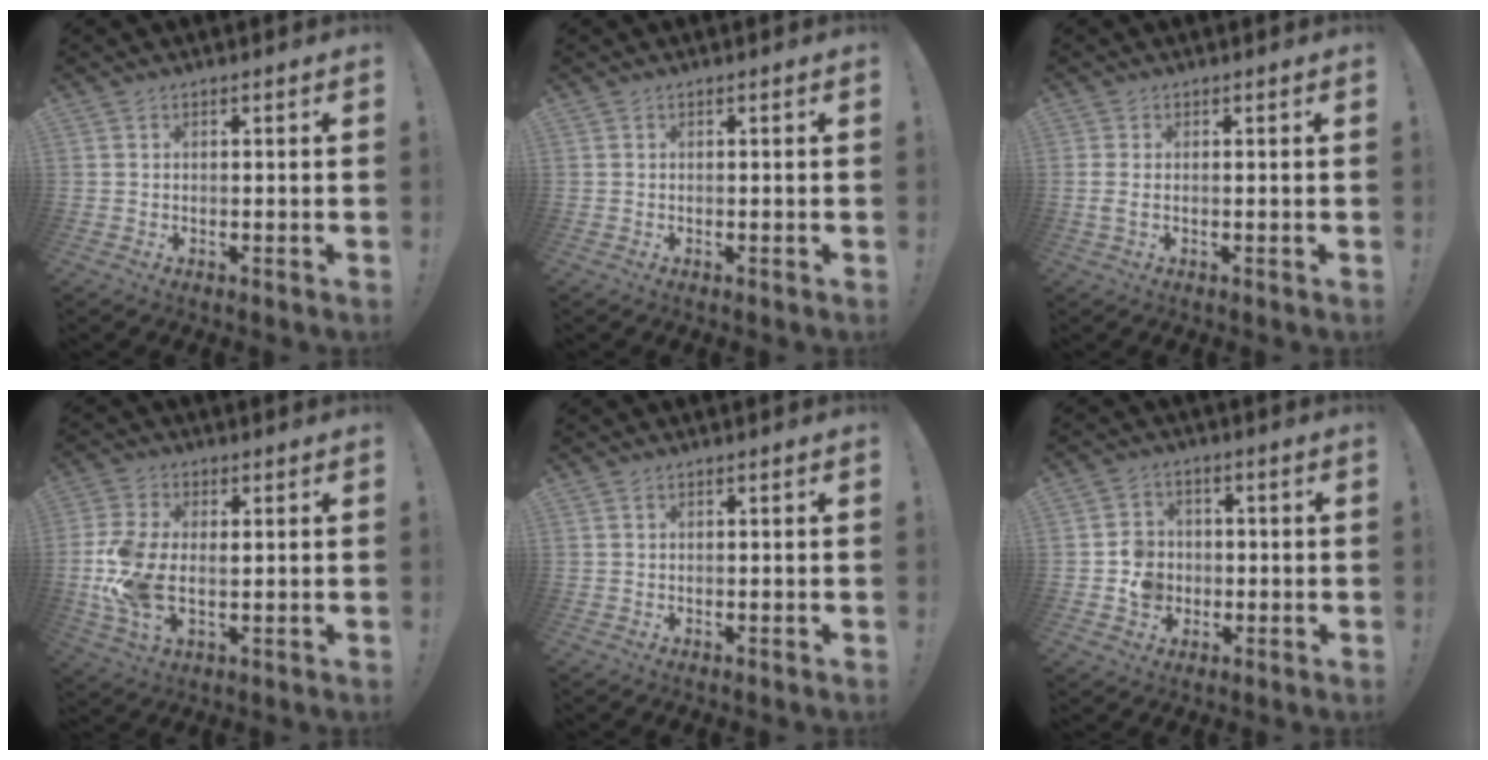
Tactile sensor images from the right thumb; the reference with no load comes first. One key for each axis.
{"total": 0.0}
{"total": 1.7, "fx": 0.3, "fy": 0.5, "fz": 1.6, "tx": -0.026, "ty": -0.003, "tz": 0.005}
{"total": 11.8, "fx": 0.1, "fy": 7.5, "fz": 9.2, "tx": -0.174, "ty": -0.009, "tz": 0.005}
{"total": 0.0}
{"total": 8.1, "fx": -1.9, "fy": 7.4, "fz": 2.6, "tx": -0.036, "ty": 0.021, "tz": -0.028}